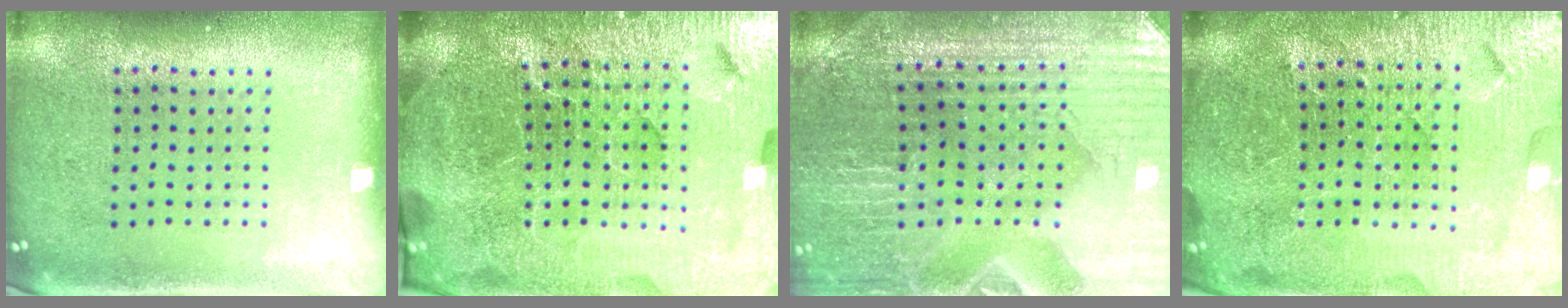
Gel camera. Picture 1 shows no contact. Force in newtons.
{"total": 7.1, "press": 6.2, "slide": 3.5}
{"total": 2.5, "press": 2.4, "slide": 0.4}
{"total": 5.3, "press": 4.9, "slide": 2.1}